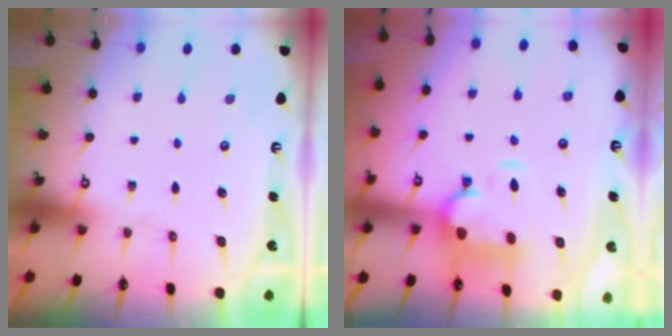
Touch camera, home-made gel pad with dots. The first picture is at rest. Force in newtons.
{"total": 2.8, "press": 2.5, "slide": 1.4}